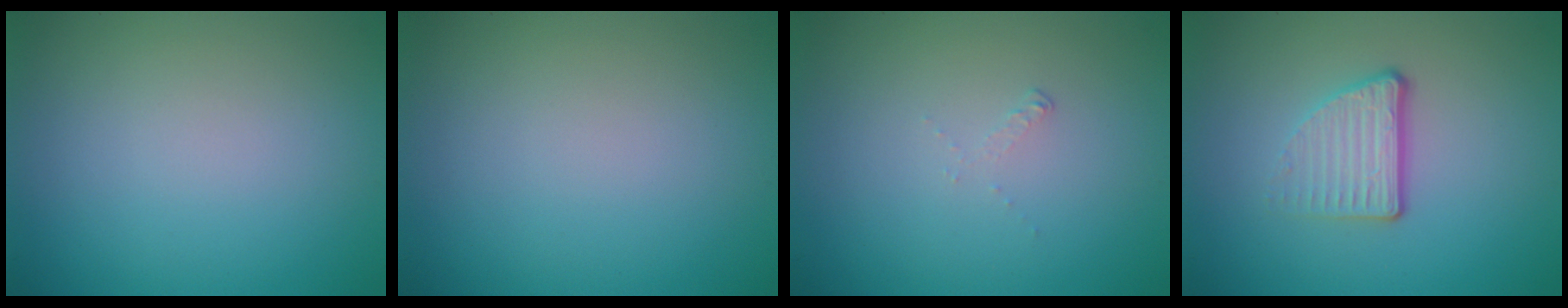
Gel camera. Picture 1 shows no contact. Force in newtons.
{"total": 0.0}
{"total": 0.6, "press": 0.2, "slide": 0.6}
{"total": 3.5, "press": 2.5, "slide": 2.5}